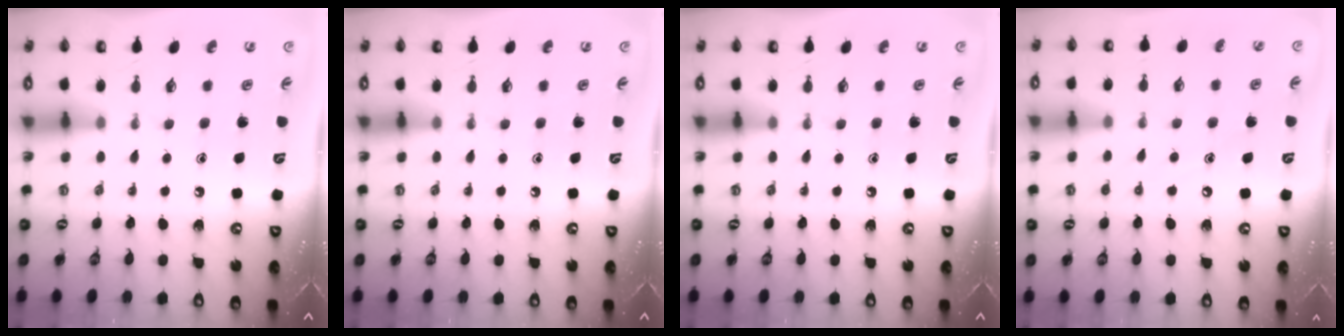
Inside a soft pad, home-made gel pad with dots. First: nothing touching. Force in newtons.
{"total": 0.0}
{"total": 0.0}
{"total": 6.0, "press": 6.0, "slide": 0.7}